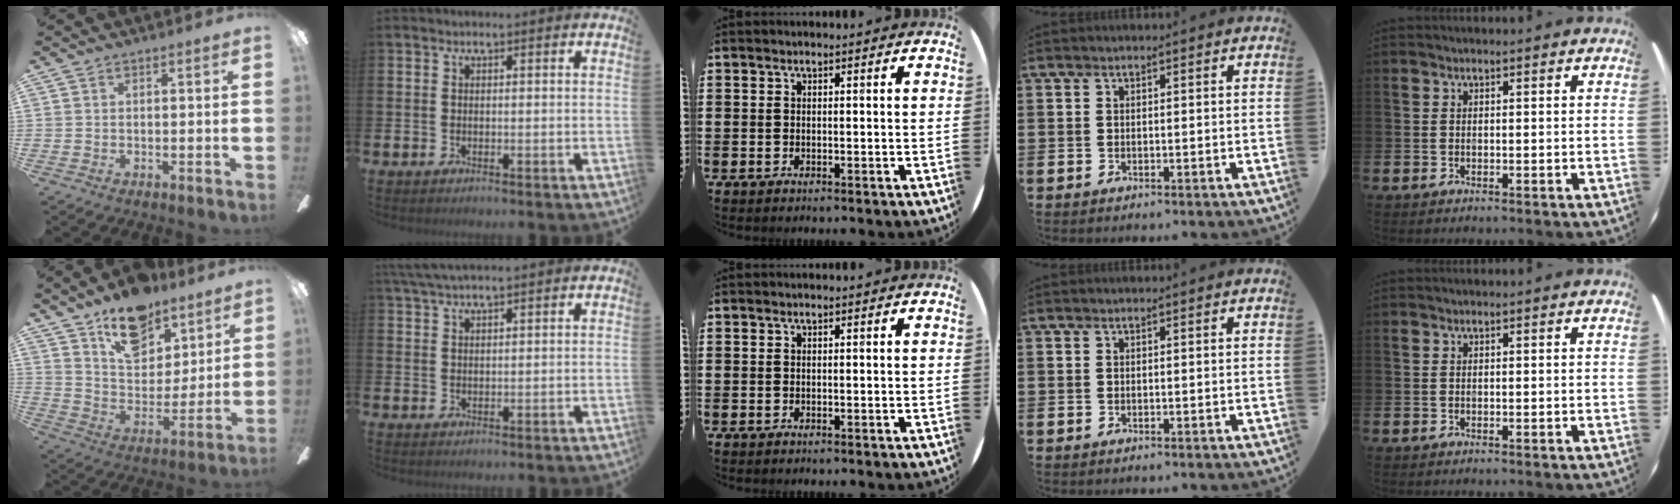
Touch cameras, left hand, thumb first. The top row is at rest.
{"thumb": {"total": 16.5, "force": [11.9, 9.0, 6.9], "torque": [-0.101, -0.075, 0.216]}, "index": {"total": 3.8, "force": [3.4, 0.4, 1.8], "torque": [-0.048, -0.001, 0.065]}}